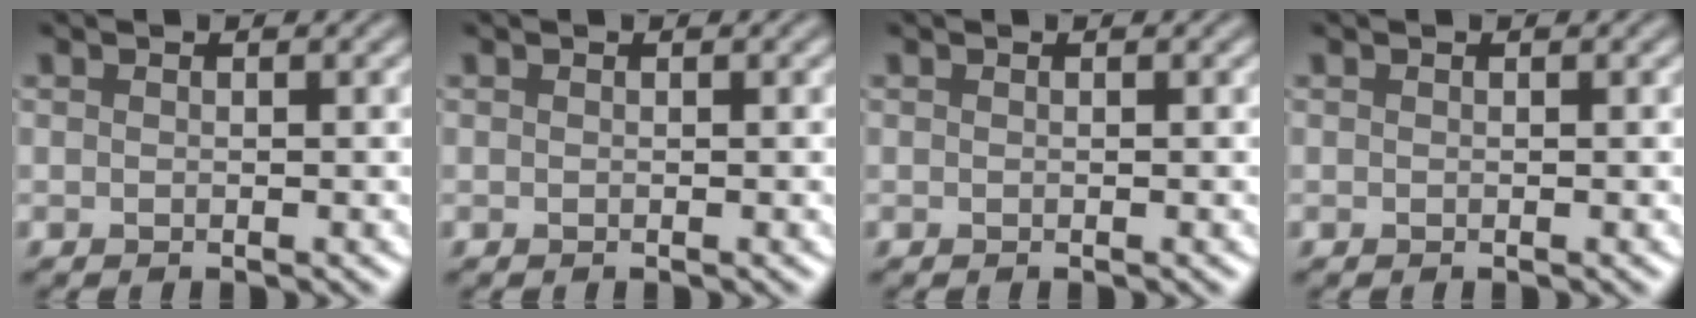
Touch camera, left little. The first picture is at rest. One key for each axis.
{"total": 0.0}
{"total": 0.0}
{"total": 0.0}